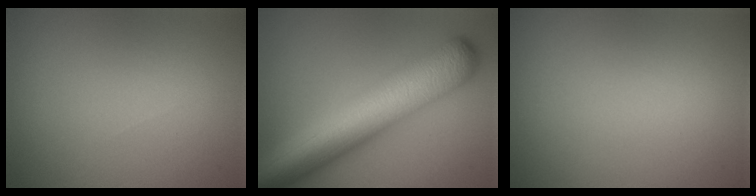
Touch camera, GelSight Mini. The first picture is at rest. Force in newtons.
{"total": 11.7, "press": 11.7, "slide": 0.2}
{"total": 0.0}